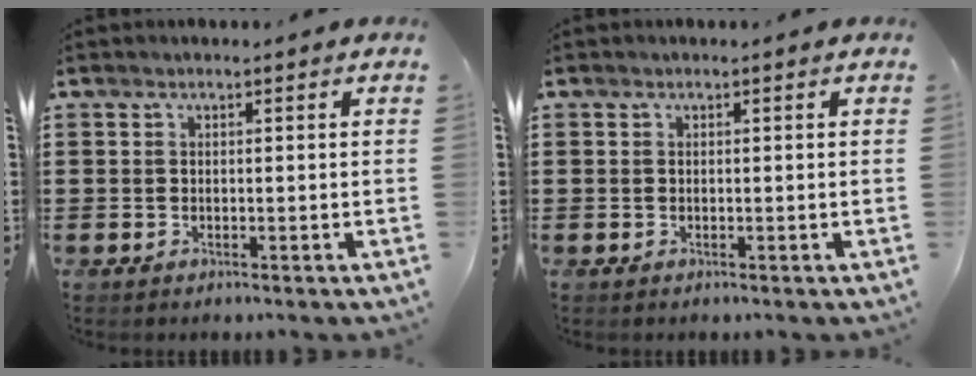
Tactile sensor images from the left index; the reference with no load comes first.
{"total": 0.0}